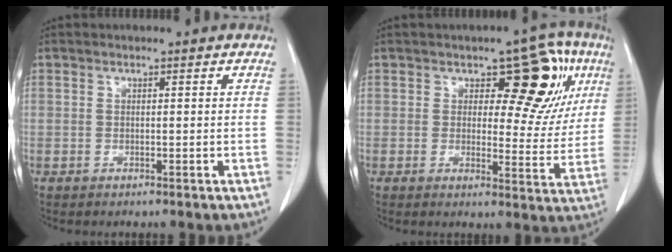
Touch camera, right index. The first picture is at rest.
{"total": 12.1, "force": [5.0, 5.9, 9.3], "torque": [-0.095, 0.019, 0.067]}